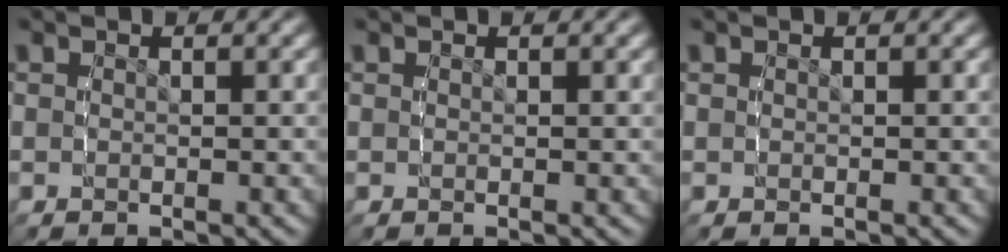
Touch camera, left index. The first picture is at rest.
{"total": 0.0}
{"total": 0.0}